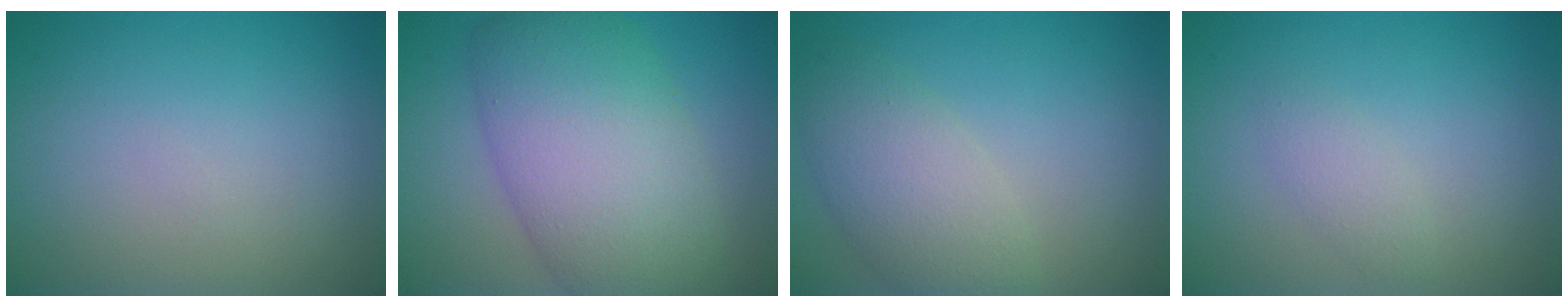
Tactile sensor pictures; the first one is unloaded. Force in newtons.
{"total": 10.7, "press": 10.7, "slide": 0.7}
{"total": 4.6, "press": 4.6, "slide": 0.3}
{"total": 1.3, "press": 1.3, "slide": 0.0}